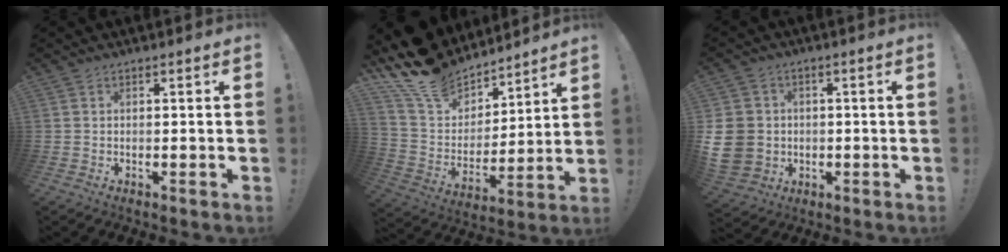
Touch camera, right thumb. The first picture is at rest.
{"total": 17.1, "force": [12.8, 9.8, 5.7], "torque": [-0.117, -0.086, 0.246]}
{"total": 10.7, "force": [-1.0, 9.4, 4.9], "torque": [-0.111, 0.016, -0.010]}